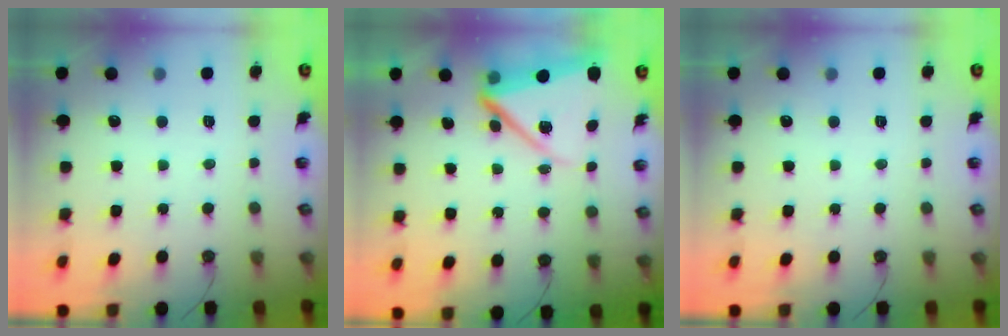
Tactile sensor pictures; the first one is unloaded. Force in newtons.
{"total": 10.4, "press": 10.2, "slide": 1.9}
{"total": 0.0}